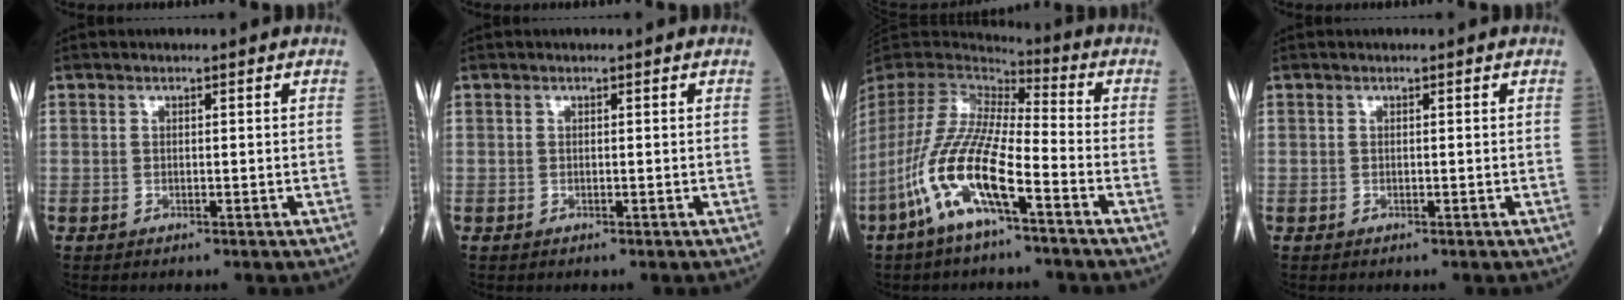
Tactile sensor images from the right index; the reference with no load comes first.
{"total": 0.0}
{"total": 14.8, "force": [-6.9, 2.4, 12.9], "torque": [-0.277, -0.019, -0.136]}
{"total": 0.0}